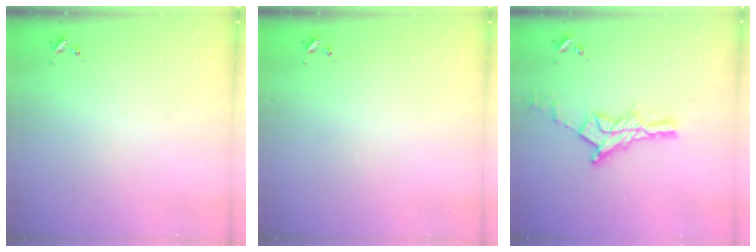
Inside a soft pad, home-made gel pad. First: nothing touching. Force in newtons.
{"total": 0.0}
{"total": 14.2, "press": 14.1, "slide": 1.0}